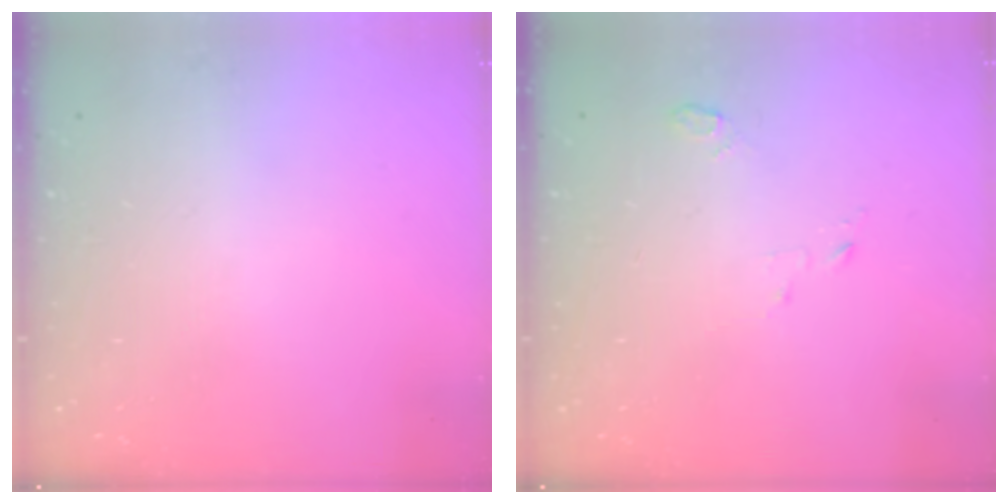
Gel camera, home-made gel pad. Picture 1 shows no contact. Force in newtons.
{"total": 2.8, "press": 2.8, "slide": 0.3}